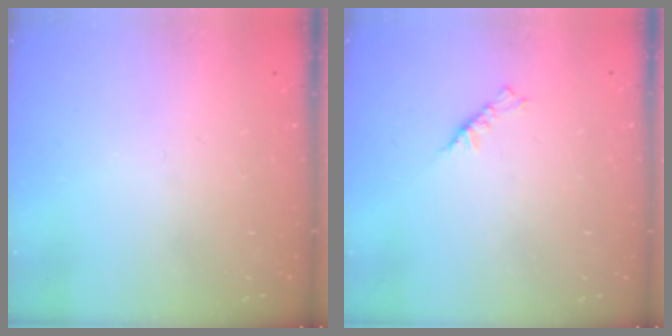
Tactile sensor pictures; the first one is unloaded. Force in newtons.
{"total": 3.2, "press": 3.1, "slide": 0.7}